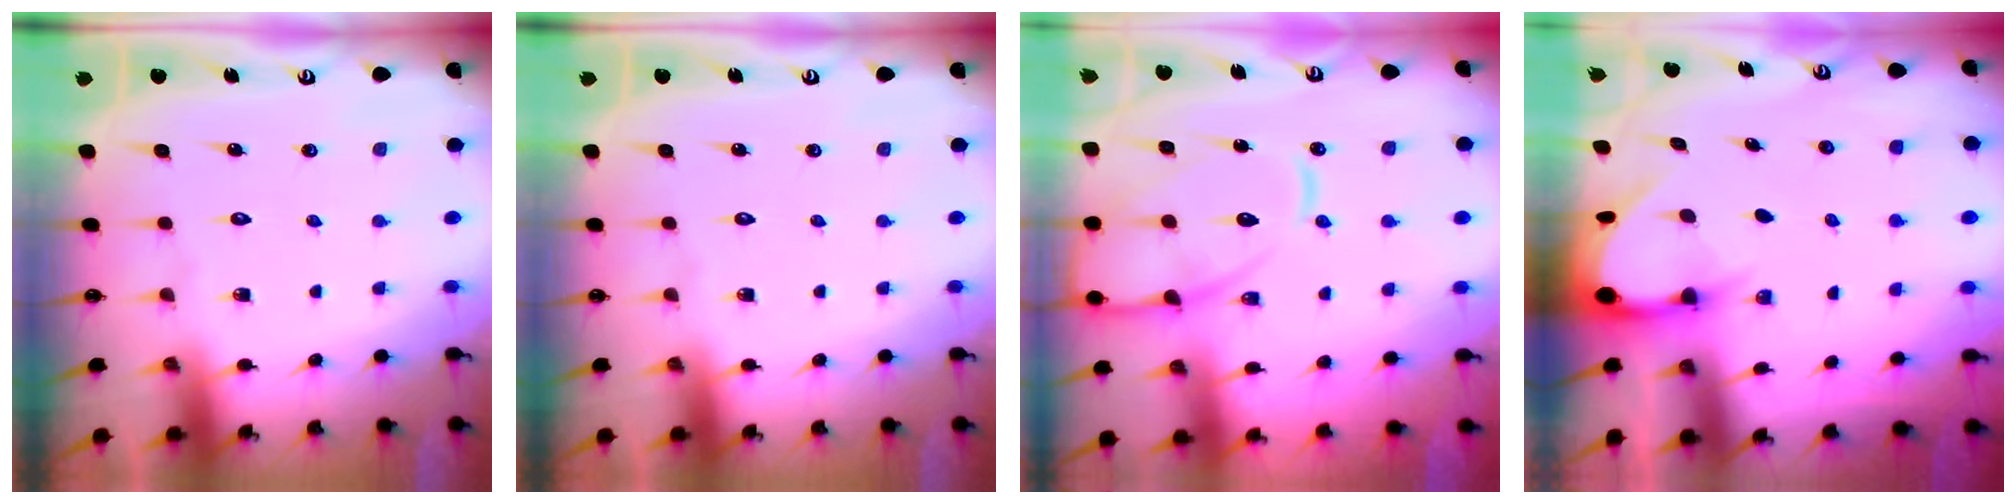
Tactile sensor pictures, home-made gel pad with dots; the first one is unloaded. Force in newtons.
{"total": 0.0}
{"total": 13.7, "press": 13.6, "slide": 1.4}
{"total": 3.5, "press": 3.5, "slide": 0.2}